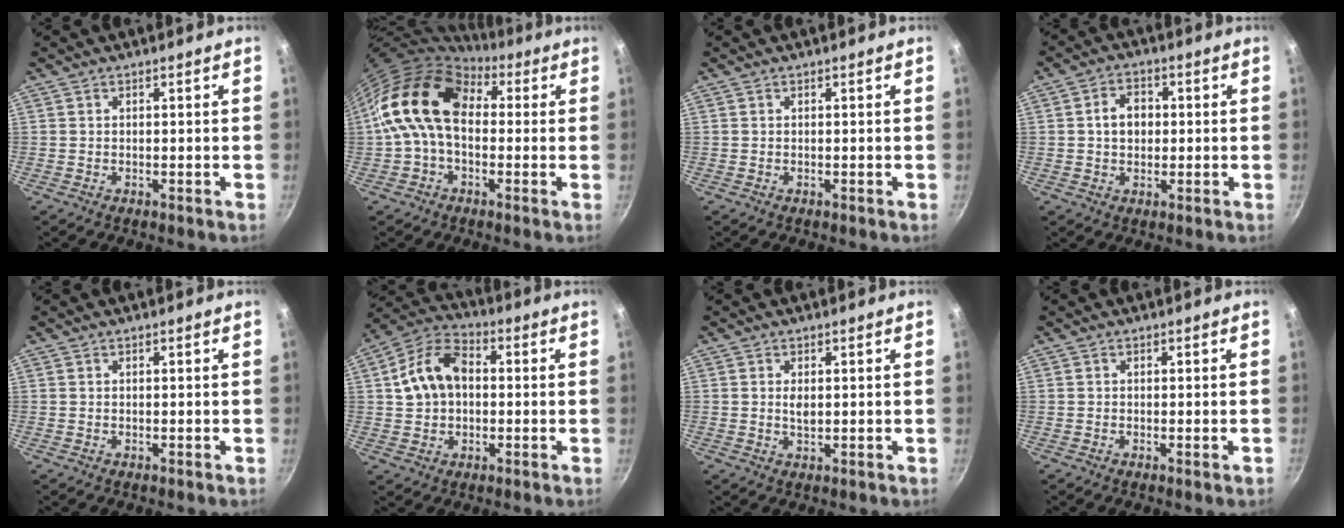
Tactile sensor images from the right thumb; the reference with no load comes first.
{"total": 15.1, "force": [1.6, 10.5, 10.8], "torque": [-0.162, 0.029, 0.009]}
{"total": 0.0}
{"total": 5.7, "force": [0.5, 4.3, 3.7], "torque": [-0.037, 0.009, 0.002]}
{"total": 0.0}
{"total": 11.9, "force": [1.2, 8.5, 8.3], "torque": [-0.134, 0.027, 0.008]}
{"total": 2.1, "force": [0.4, 1.1, 1.7], "torque": [-0.030, -0.003, 0.009]}
{"total": 0.6, "force": [-0.2, 0.0, 0.6], "torque": [-0.011, 0.000, -0.006]}